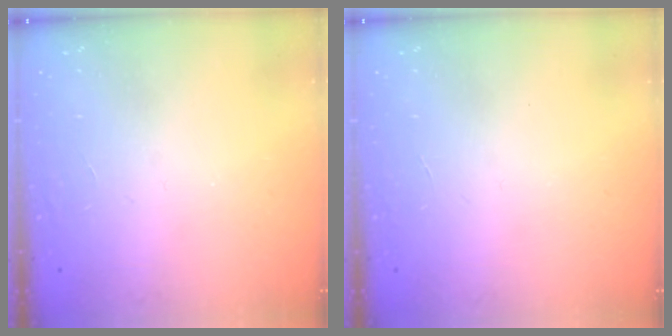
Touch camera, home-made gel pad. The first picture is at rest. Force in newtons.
{"total": 0.0}